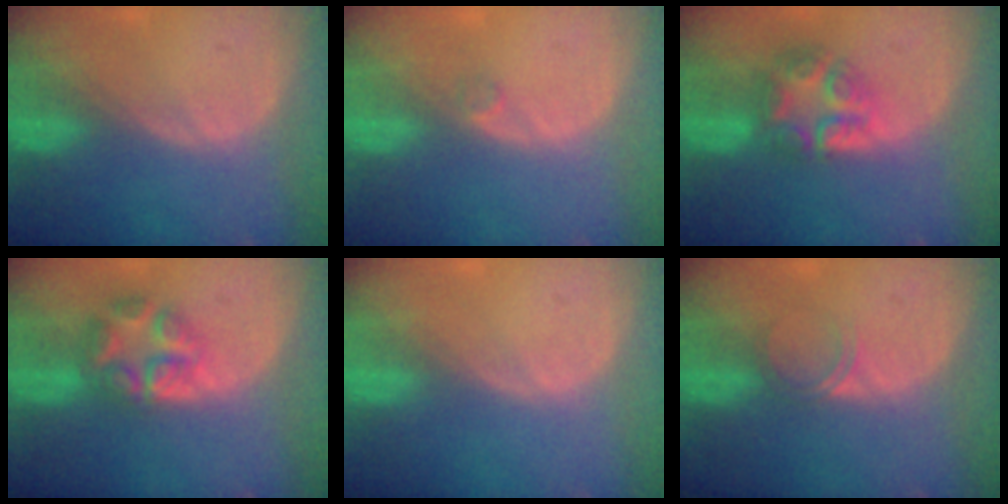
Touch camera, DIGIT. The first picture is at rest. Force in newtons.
{"total": 0.9, "press": 0.8, "slide": 0.5}
{"total": 7.7, "press": 6.7, "slide": 3.7}
{"total": 6.1, "press": 6.1, "slide": 0.1}
{"total": 0.0}
{"total": 2.1, "press": 1.8, "slide": 1.1}